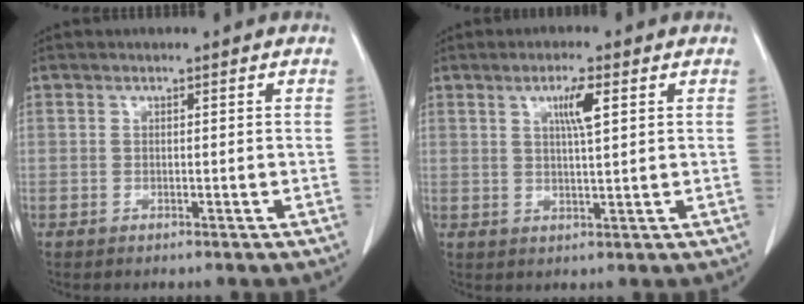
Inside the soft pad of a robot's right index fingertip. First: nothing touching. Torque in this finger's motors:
{"motor_torque": [0.37, 0.02, 0.10, 0.06]}